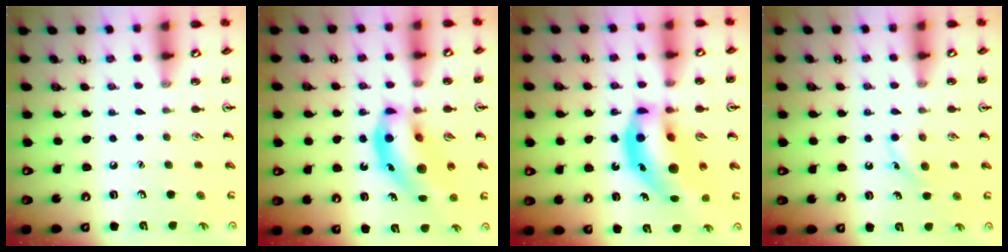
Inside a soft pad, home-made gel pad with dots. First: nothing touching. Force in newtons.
{"total": 14.2, "press": 13.6, "slide": 3.8}
{"total": 17.0, "press": 16.3, "slide": 4.8}
{"total": 3.8, "press": 3.6, "slide": 1.2}